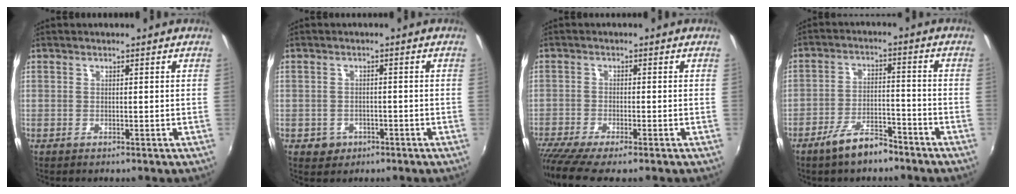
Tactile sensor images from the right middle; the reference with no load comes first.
{"total": 3.6, "force": [-1.6, 3.1, 1.1], "torque": [-0.030, 0.002, -0.018]}
{"total": 7.8, "force": [-6.3, 0.5, 4.5], "torque": [-0.114, -0.036, -0.111]}
{"total": 7.7, "force": [-6.0, 2.5, 4.1], "torque": [-0.088, 0.005, -0.097]}